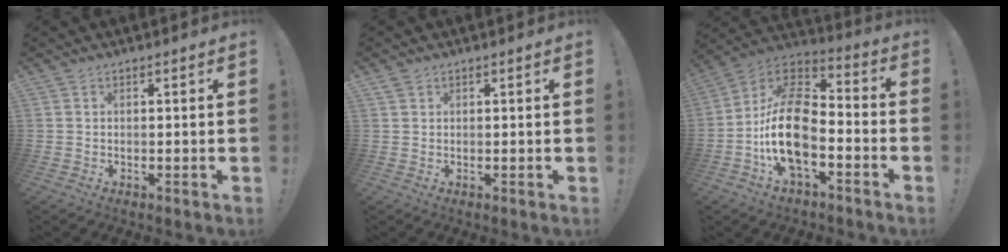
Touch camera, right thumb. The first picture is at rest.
{"total": 1.2, "force": [0.9, 0.7, 0.4], "torque": [-0.012, 0.002, 0.018]}
{"total": 17.8, "force": [-4.8, 10.0, 13.9], "torque": [-0.264, 0.027, -0.075]}